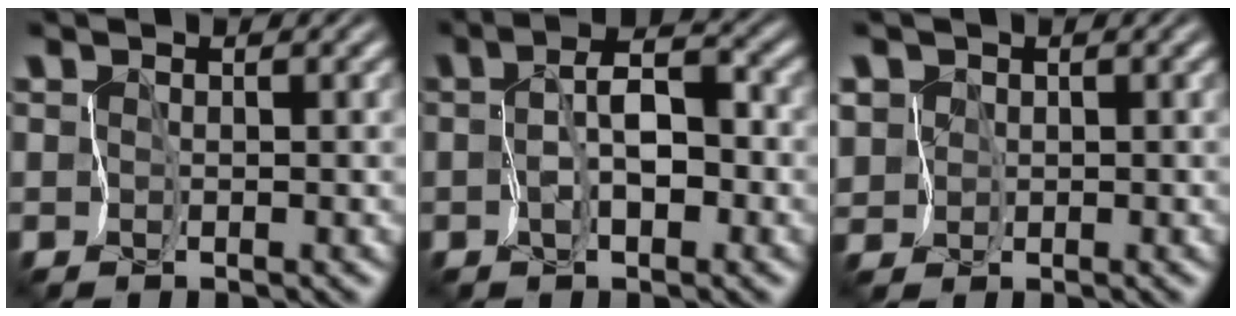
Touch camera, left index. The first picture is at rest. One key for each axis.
{"total": 4.5, "fx": -1.2, "fy": 2.2, "fz": 3.7, "tx": -0.067, "ty": 0.004, "tz": -0.021}
{"total": 3.1, "fx": 1.1, "fy": 2.8, "fz": 0.8, "tx": -0.027, "ty": 0.019, "tz": 0.017}